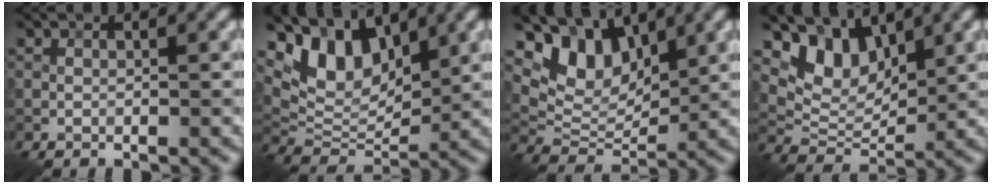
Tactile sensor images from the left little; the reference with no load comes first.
{"total": 7.7, "force": [4.4, 4.2, 4.7], "torque": [-0.085, -0.001, 0.079]}
{"total": 7.2, "force": [4.2, 4.2, 4.0], "torque": [-0.071, -0.006, 0.073]}
{"total": 6.1, "force": [4.0, 3.5, 3.1], "torque": [-0.059, -0.009, 0.070]}